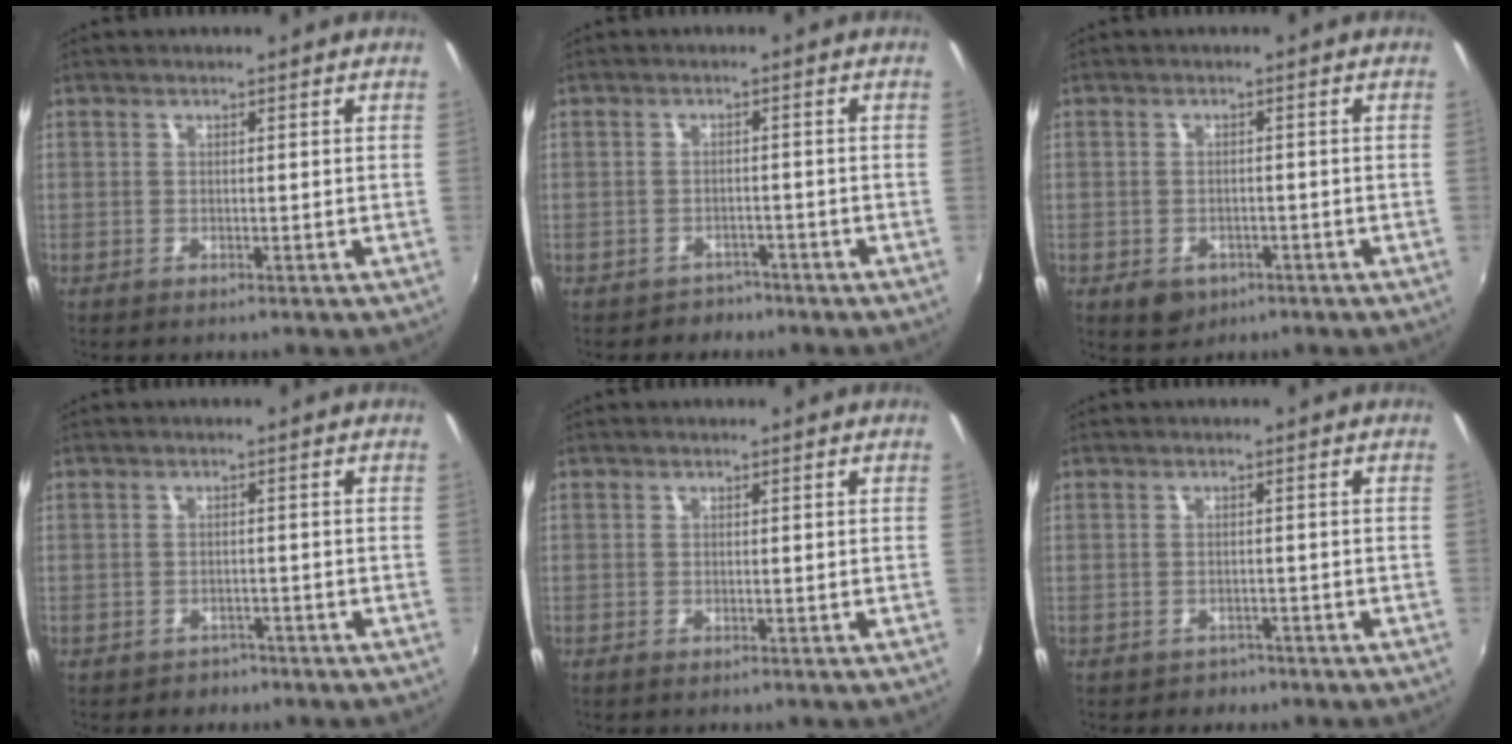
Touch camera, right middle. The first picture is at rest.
{"total": 3.2, "force": [-2.4, 2.2, 0.0], "torque": [-0.008, 0.002, -0.035]}
{"total": 4.5, "force": [-2.2, 3.3, 2.0], "torque": [-0.043, -0.006, -0.026]}
{"total": 2.8, "force": [-1.8, 2.1, 0.3], "torque": [-0.013, -0.001, -0.024]}
{"total": 0.0}
{"total": 2.4, "force": [-1.5, 1.9, 0.2], "torque": [-0.011, -0.001, -0.019]}